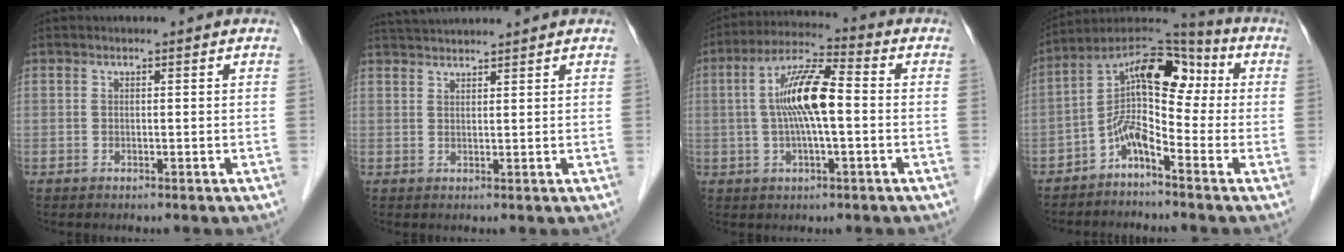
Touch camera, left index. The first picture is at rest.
{"total": 5.0, "force": [4.8, -0.5, 1.4], "torque": [-0.023, 0.033, 0.083]}
{"total": 9.9, "force": [0.0, 1.9, 9.8], "torque": [-0.195, 0.017, -0.007]}
{"total": 9.9, "force": [-1.4, 4.2, 8.8], "torque": [-0.158, 0.047, -0.035]}